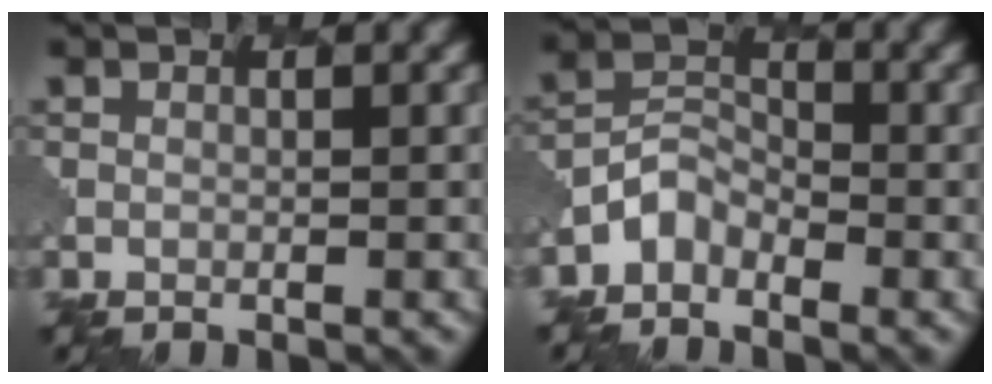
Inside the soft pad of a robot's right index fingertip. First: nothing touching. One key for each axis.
{"total": 2.5, "fx": -1.8, "fy": 1.6, "fz": 0.7, "tx": -0.013, "ty": 0.009, "tz": -0.047}